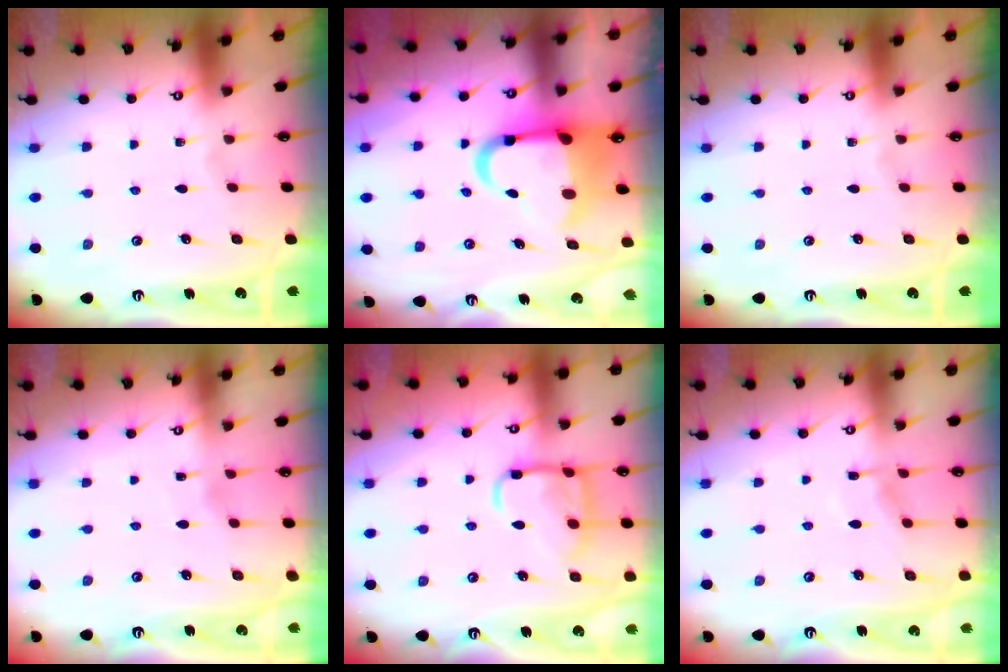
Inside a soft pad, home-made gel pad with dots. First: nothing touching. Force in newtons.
{"total": 12.8, "press": 12.7, "slide": 1.7}
{"total": 0.0}
{"total": 2.2, "press": 2.1, "slide": 0.3}
{"total": 12.0, "press": 12.0, "slide": 1.0}
{"total": 5.7, "press": 5.6, "slide": 0.6}